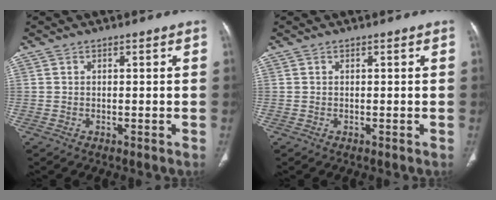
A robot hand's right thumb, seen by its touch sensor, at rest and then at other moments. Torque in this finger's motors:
{"motor_torque": [-0.18, 0.18, -0.20, 0.07, 0.02]}